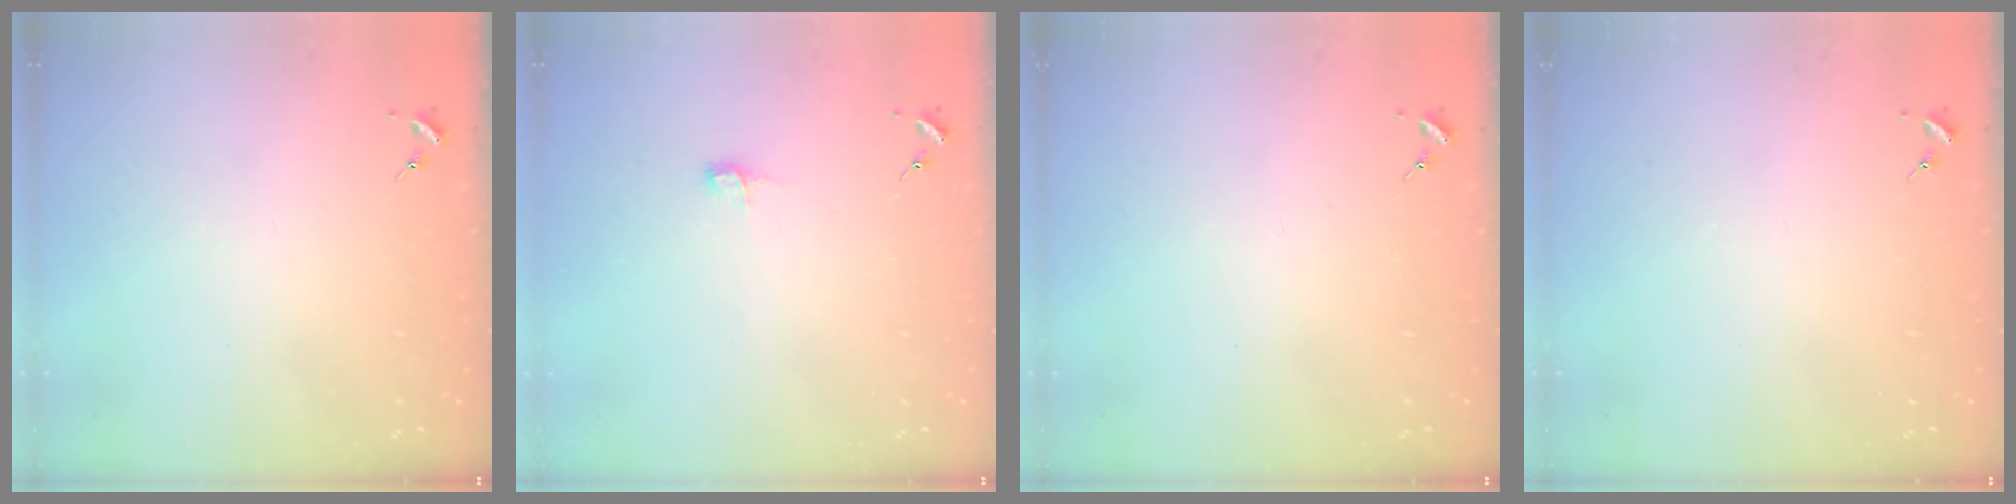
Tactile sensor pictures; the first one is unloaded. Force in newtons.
{"total": 4.3, "press": 4.2, "slide": 0.5}
{"total": 0.0}
{"total": 0.0}